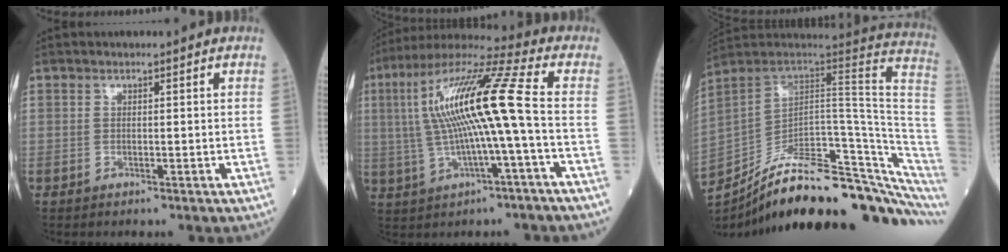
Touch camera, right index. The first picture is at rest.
{"total": 15.9, "force": [0.5, 0.5, 15.8], "torque": [-0.308, 0.030, 0.006]}
{"total": 27.9, "force": [-20.9, 5.3, 17.8], "torque": [-0.174, 0.012, -0.305]}